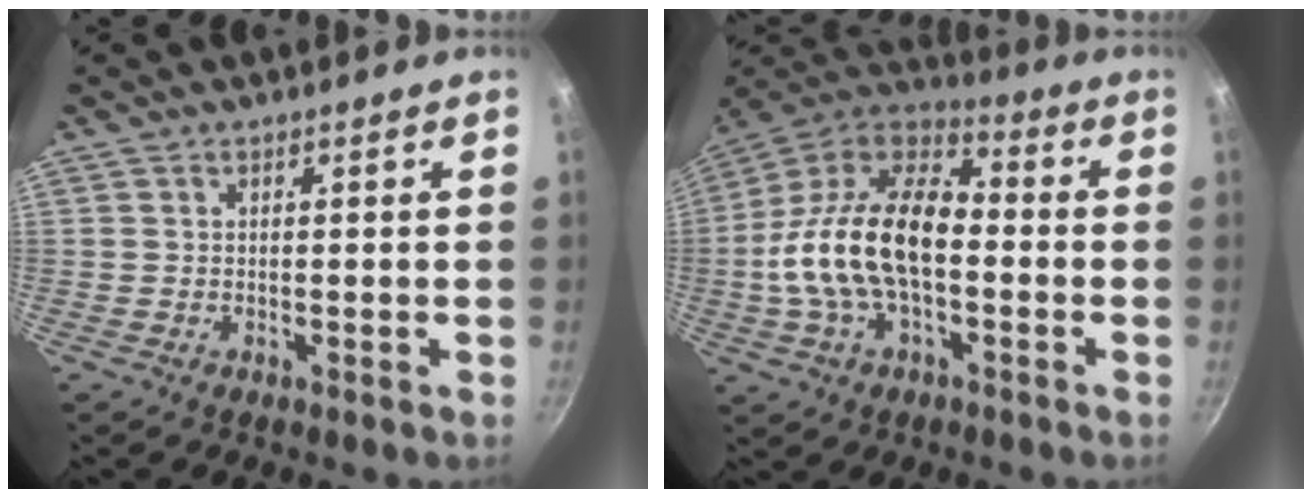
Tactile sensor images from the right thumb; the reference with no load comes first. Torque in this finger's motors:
{"motor_torque": [-0.32, 1.64, 1.54, -0.95, 0.25]}